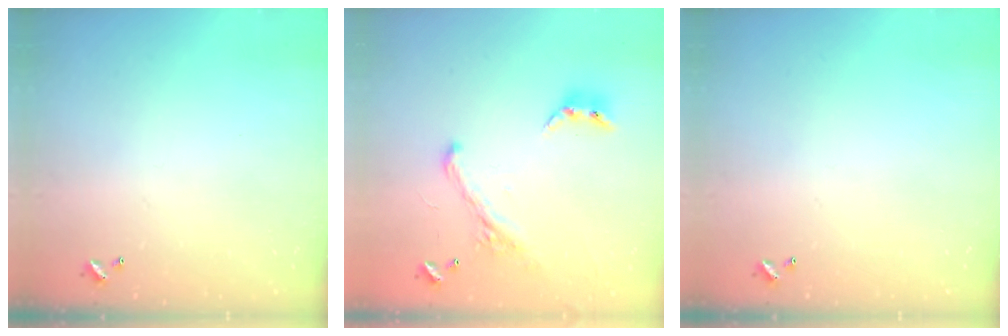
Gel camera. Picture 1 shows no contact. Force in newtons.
{"total": 2.6, "press": 2.3, "slide": 1.3}
{"total": 0.0}